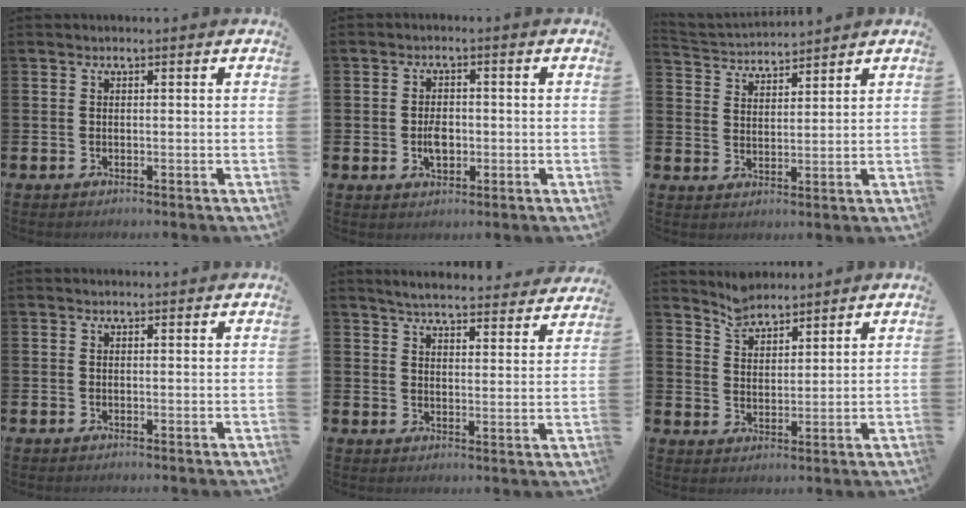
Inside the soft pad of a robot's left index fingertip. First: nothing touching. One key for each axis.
{"total": 3.4, "fx": -0.5, "fy": 2.2, "fz": 2.6, "tx": -0.041, "ty": 0.001, "tz": -0.011}
{"total": 3.8, "fx": 3.7, "fy": 0.4, "fz": -0.4, "tx": -0.008, "ty": -0.024, "tz": 0.066}
{"total": 0.0}
{"total": 5.2, "fx": 5.2, "fy": 0.3, "fz": 0.8, "tx": -0.032, "ty": -0.035, "tz": 0.090}
{"total": 4.6, "fx": 4.5, "fy": 0.9, "fz": -0.1, "tx": -0.021, "ty": -0.019, "tz": 0.087}